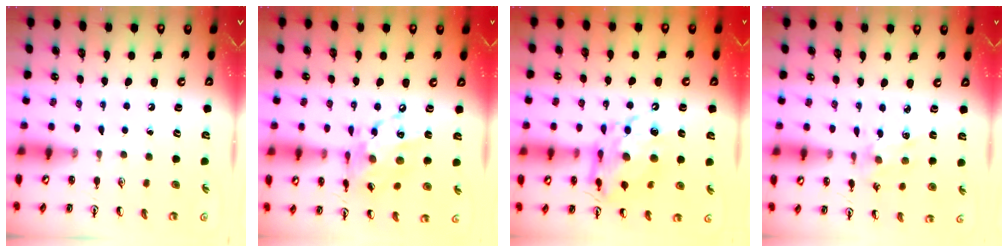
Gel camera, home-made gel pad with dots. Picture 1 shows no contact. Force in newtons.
{"total": 15.1, "press": 15.0, "slide": 0.7}
{"total": 14.3, "press": 14.2, "slide": 1.3}
{"total": 2.9, "press": 2.9, "slide": 0.2}